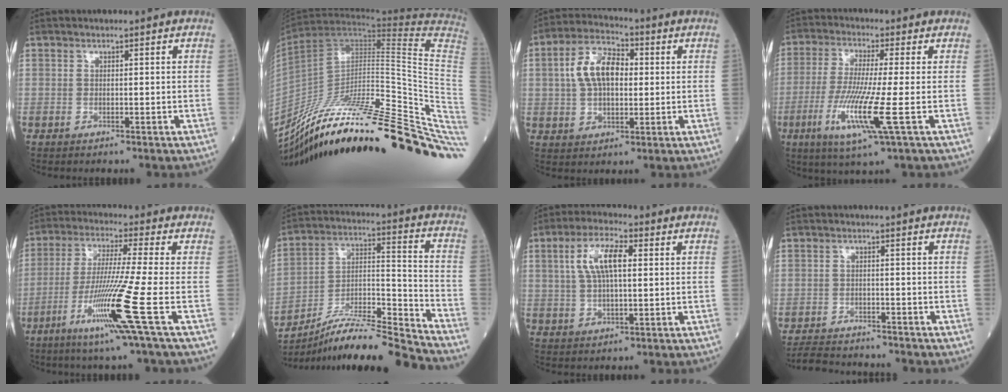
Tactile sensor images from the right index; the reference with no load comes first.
{"total": 35.6, "force": [-24.0, 3.4, 26.0], "torque": [-0.270, -0.012, -0.354]}
{"total": 9.6, "force": [1.4, 5.4, 7.8], "torque": [-0.155, 0.025, 0.026]}
{"total": 10.7, "force": [-3.1, -0.4, 10.3], "torque": [-0.213, -0.027, -0.064]}
{"total": 12.8, "force": [-5.0, -2.5, 11.5], "torque": [-0.226, -0.034, -0.099]}
{"total": 17.4, "force": [-15.9, -1.5, 6.9], "torque": [-0.124, 0.019, -0.282]}
{"total": 8.2, "force": [2.1, 2.7, 7.4], "torque": [-0.151, 0.017, 0.039]}
{"total": 6.2, "force": [-6.0, 1.0, 1.0], "torque": [-0.016, -0.015, -0.100]}